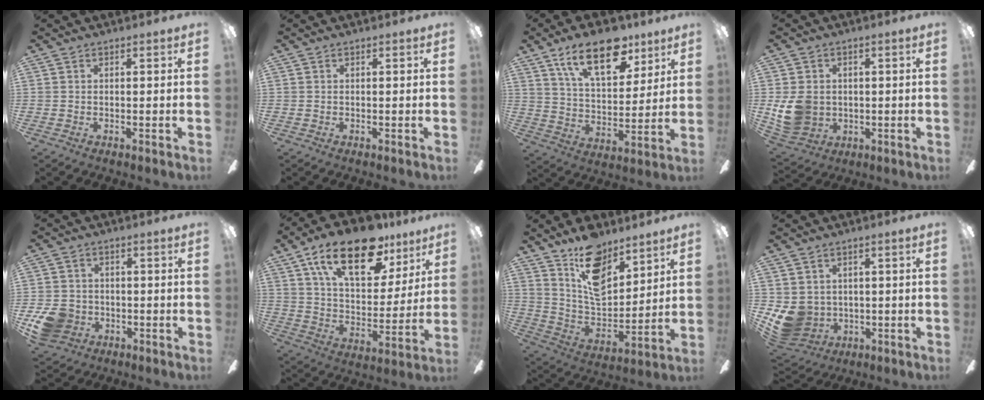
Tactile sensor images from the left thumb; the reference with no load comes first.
{"total": 0.0}
{"total": 19.3, "force": [11.8, 9.3, 12.1], "torque": [-0.191, -0.048, 0.201]}
{"total": 9.6, "force": [-0.2, 8.4, 4.7], "torque": [-0.107, 0.013, 0.002]}
{"total": 8.6, "force": [-3.4, 7.2, 3.4], "torque": [-0.076, 0.028, -0.061]}
{"total": 22.7, "force": [14.1, 10.5, 14.5], "torque": [-0.234, -0.064, 0.242]}
{"total": 15.7, "force": [11.3, 7.6, 7.8], "torque": [-0.131, -0.068, 0.206]}
{"total": 8.1, "force": [-0.5, 7.6, 2.7], "torque": [-0.086, -0.006, -0.006]}